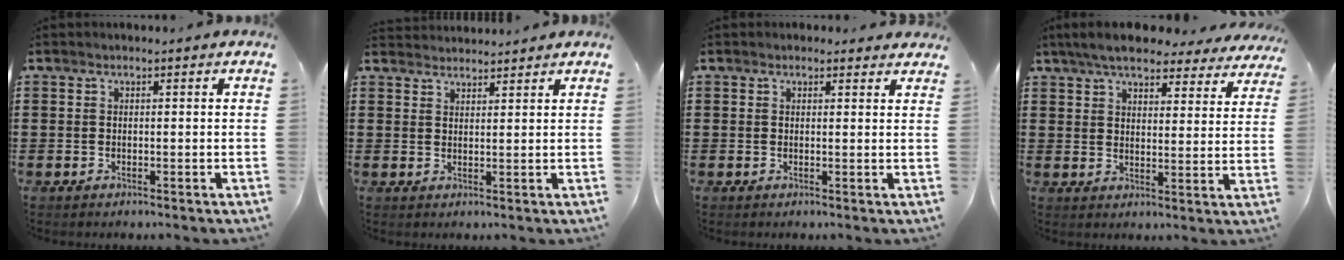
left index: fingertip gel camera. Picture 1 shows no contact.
{"total": 2.1, "force": [2.1, 0.2, -0.3], "torque": [-0.001, -0.004, 0.041]}
{"total": 1.2, "force": [1.0, 0.6, 0.3], "torque": [-0.007, 0.004, 0.019]}
{"total": 6.5, "force": [5.9, 1.2, 2.5], "torque": [-0.063, -0.020, 0.104]}